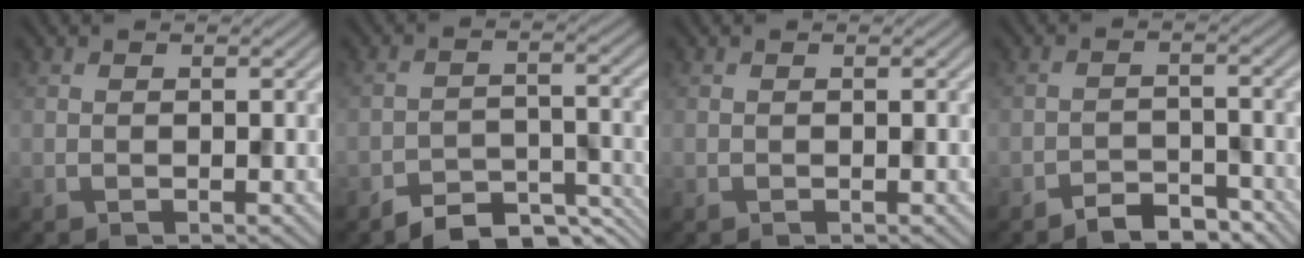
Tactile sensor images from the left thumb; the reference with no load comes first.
{"total": 6.0, "force": [-4.9, 2.4, 2.6], "torque": [-0.036, -0.004, -0.084]}
{"total": 0.0}
{"total": 3.8, "force": [-3.2, 1.4, 1.5], "torque": [-0.021, 0.004, -0.057]}